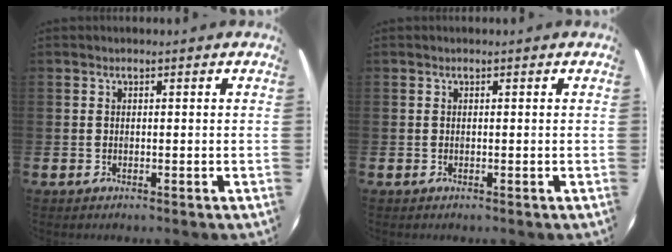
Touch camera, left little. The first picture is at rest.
{"total": 0.0}